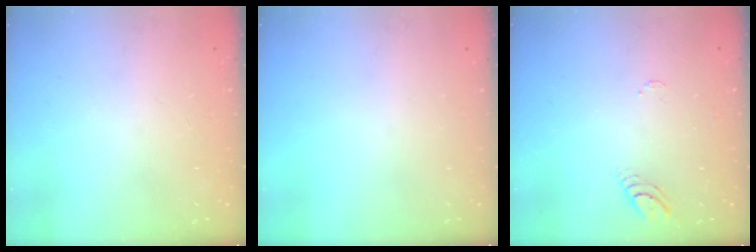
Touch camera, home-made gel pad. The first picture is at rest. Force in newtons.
{"total": 0.0}
{"total": 3.9, "press": 3.9, "slide": 0.4}